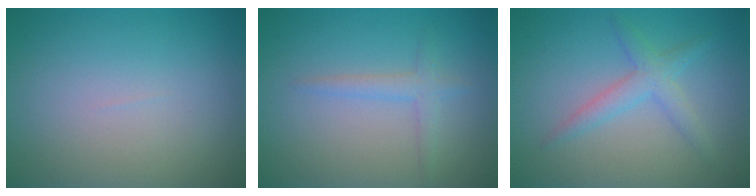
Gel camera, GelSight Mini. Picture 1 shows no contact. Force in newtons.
{"total": 1.7, "press": 1.7, "slide": 0.1}
{"total": 2.5, "press": 2.5, "slide": 0.1}